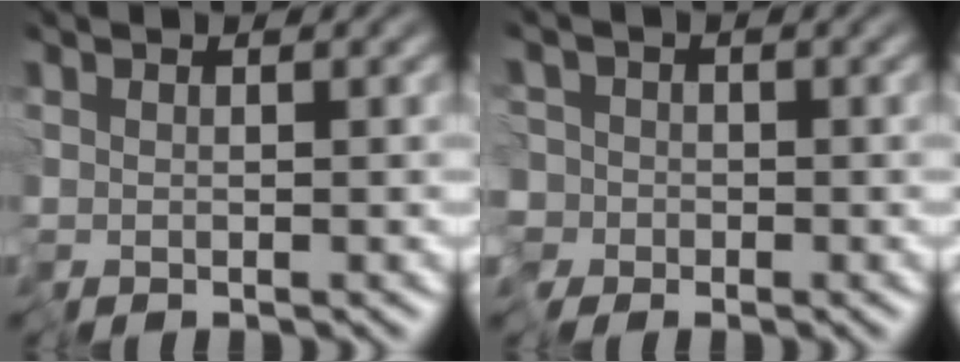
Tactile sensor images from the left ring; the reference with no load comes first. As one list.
[{"total": 2.1, "force": [-1.0, 1.8, -0.2], "torque": [0.009, -0.007, -0.023]}]